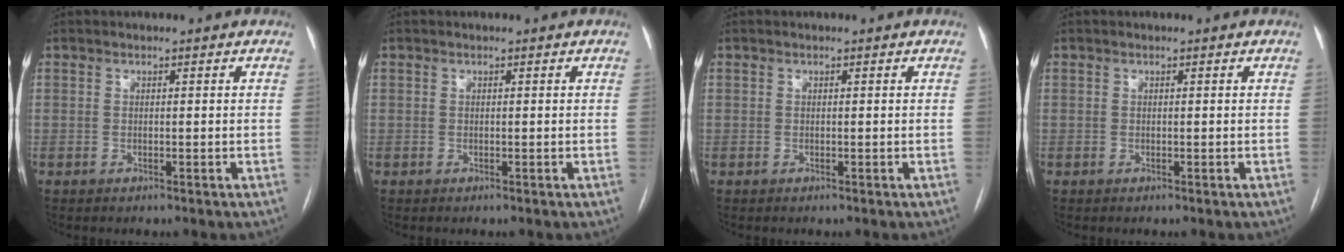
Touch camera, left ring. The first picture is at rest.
{"total": 0.0}
{"total": 0.0}
{"total": 0.0}